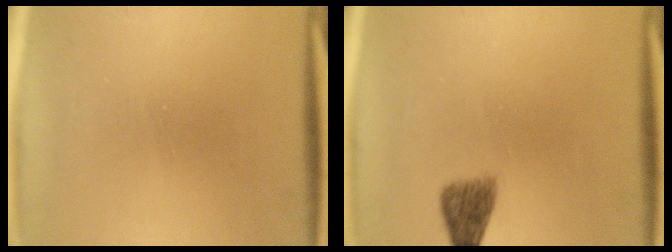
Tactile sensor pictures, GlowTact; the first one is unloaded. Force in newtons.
{"total": 2.7}